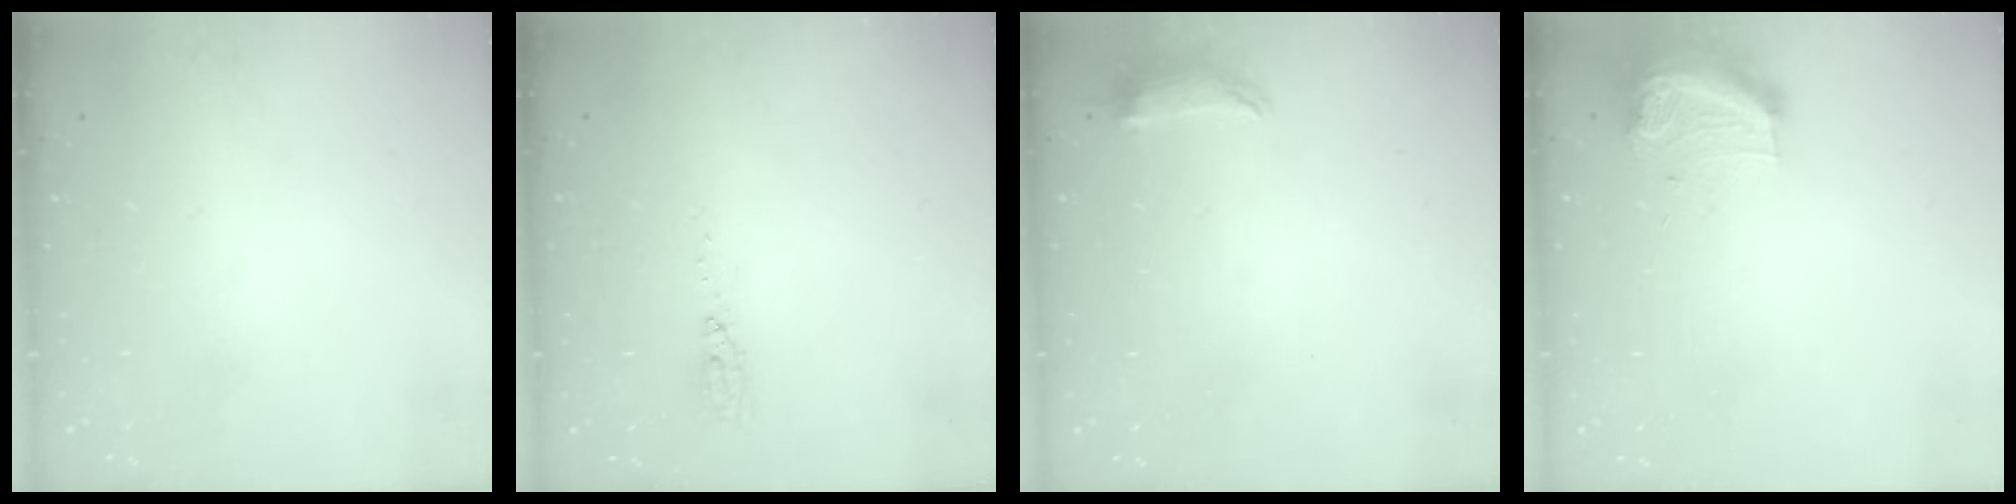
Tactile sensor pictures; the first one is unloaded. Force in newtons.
{"total": 3.6, "press": 3.4, "slide": 1.3}
{"total": 6.6, "press": 6.6, "slide": 0.9}
{"total": 9.8, "press": 9.8, "slide": 0.5}